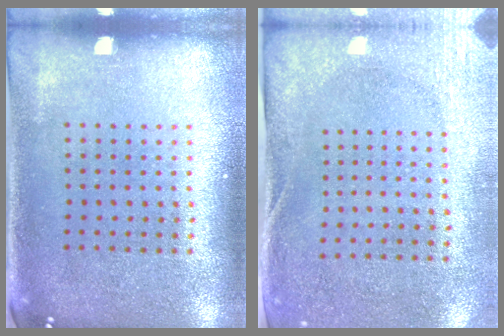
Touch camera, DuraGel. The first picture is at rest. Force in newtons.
{"total": 2.8, "press": 2.2, "slide": 1.7}